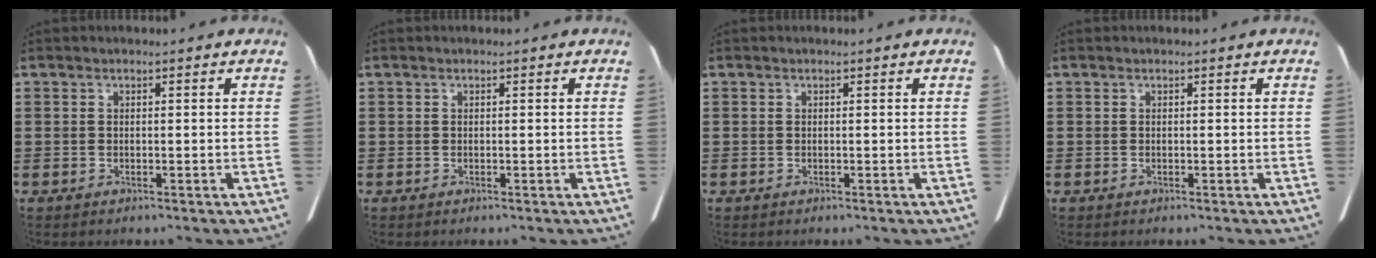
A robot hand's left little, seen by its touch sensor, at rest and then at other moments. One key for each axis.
{"total": 0.0}
{"total": 0.0}
{"total": 0.0}